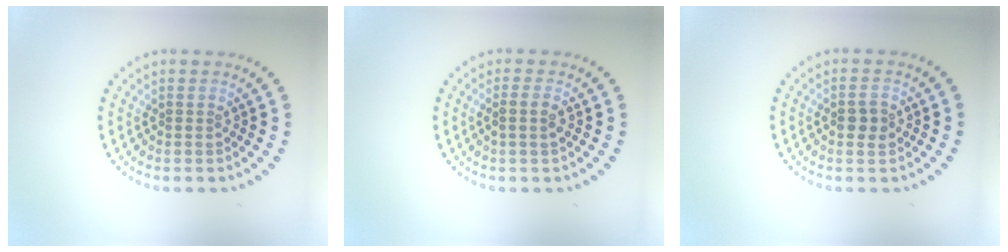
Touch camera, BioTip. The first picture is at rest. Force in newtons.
{"total": 1.5, "press": 1.2, "slide": 0.9}
{"total": 1.8, "press": 1.7, "slide": 0.2}